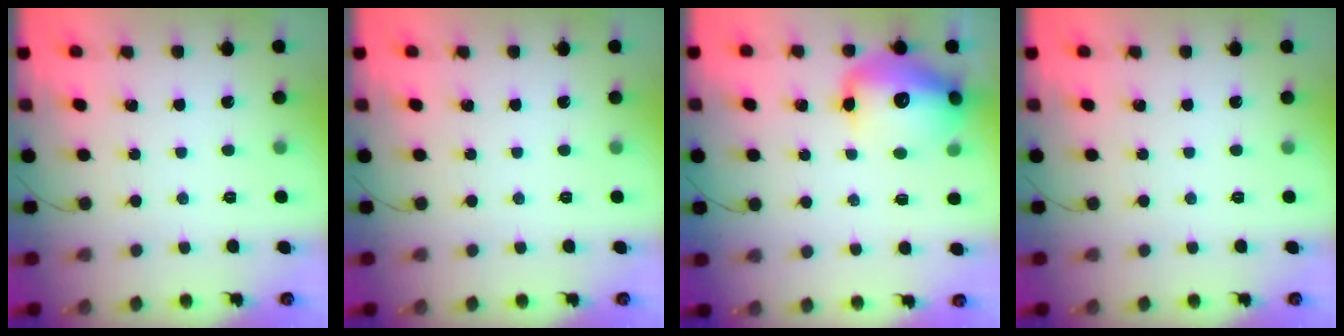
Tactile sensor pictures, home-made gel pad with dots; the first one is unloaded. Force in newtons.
{"total": 0.0}
{"total": 15.7, "press": 15.4, "slide": 3.4}
{"total": 0.0}